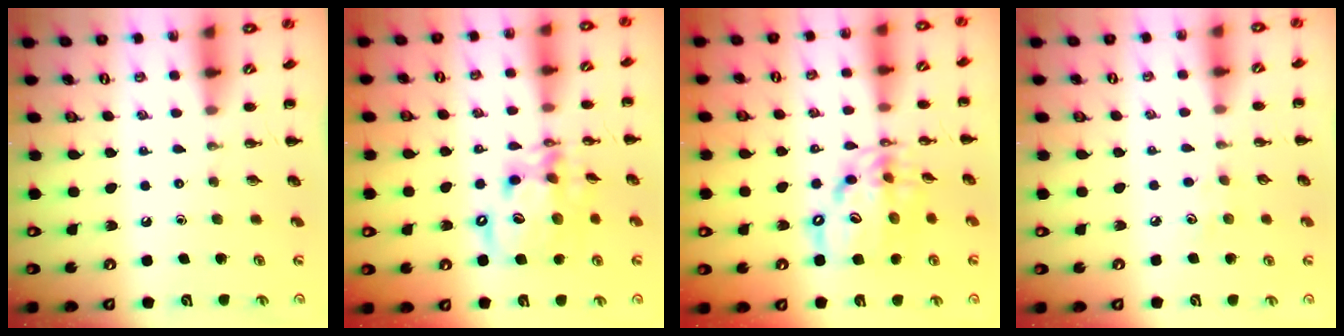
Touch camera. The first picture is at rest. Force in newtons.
{"total": 13.1, "press": 12.8, "slide": 3.1}
{"total": 12.8, "press": 12.3, "slide": 3.5}
{"total": 3.0, "press": 2.9, "slide": 0.8}